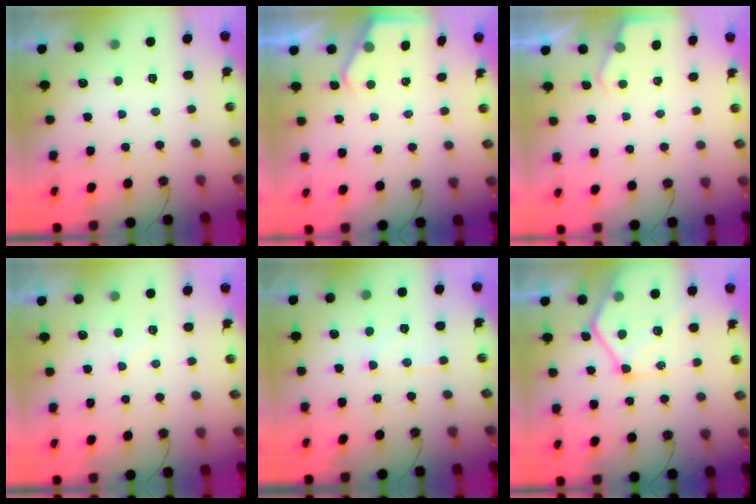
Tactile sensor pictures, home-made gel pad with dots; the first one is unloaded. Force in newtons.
{"total": 2.4, "press": 2.4, "slide": 0.3}
{"total": 2.6, "press": 2.6, "slide": 0.4}
{"total": 3.6, "press": 3.6, "slide": 0.5}
{"total": 5.6, "press": 5.6, "slide": 0.4}
{"total": 16.1, "press": 16.0, "slide": 1.5}